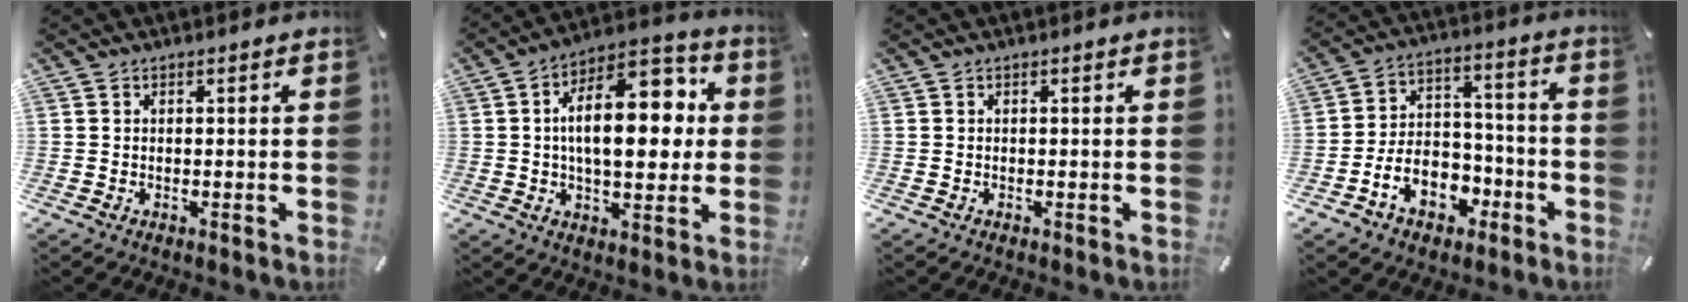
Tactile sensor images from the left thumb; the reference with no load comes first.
{"total": 17.8, "force": [2.4, 9.3, 14.9], "torque": [-0.230, -0.002, 0.035]}
{"total": 0.0}
{"total": 11.6, "force": [-5.5, 8.6, 5.5], "torque": [-0.099, 0.037, -0.092]}